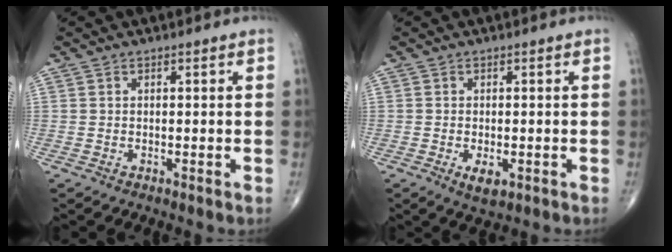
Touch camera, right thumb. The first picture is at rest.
{"total": 3.2, "force": [-1.0, 1.5, 2.6], "torque": [-0.039, -0.005, -0.012]}